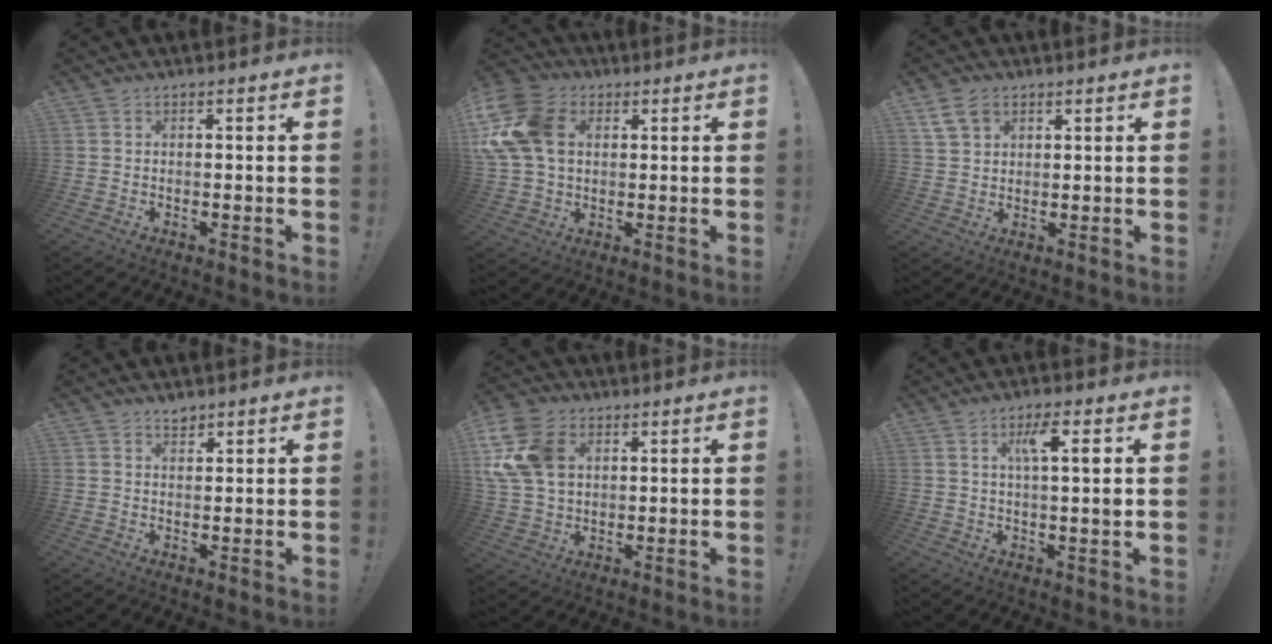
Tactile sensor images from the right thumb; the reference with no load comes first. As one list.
[{"total": 18.0, "force": [3.8, 13.2, 11.5], "torque": [-0.230, 0.004, 0.075]}, {"total": 6.9, "force": [3.8, 4.7, 3.4], "torque": [-0.062, -0.005, 0.078]}, {"total": 2.4, "force": [2.1, 1.0, 0.6], "torque": [0.003, -0.016, 0.036]}, {"total": 15.7, "force": [4.5, 11.4, 9.8], "torque": [-0.200, -0.006, 0.090]}, {"total": 7.3, "force": [2.3, 0.8, 6.9], "torque": [-0.116, 0.002, 0.029]}]